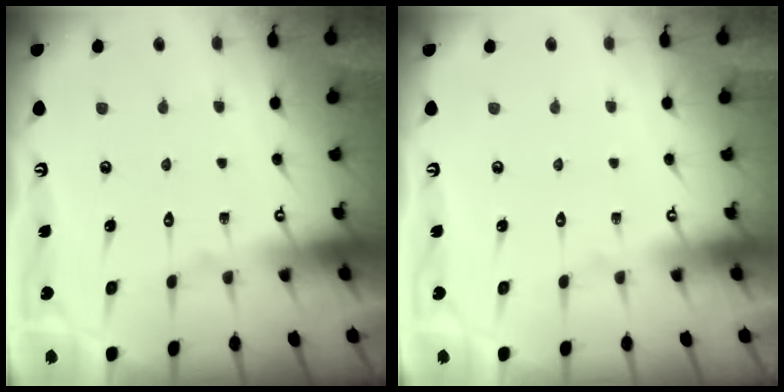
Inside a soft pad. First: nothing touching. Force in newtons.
{"total": 0.0}